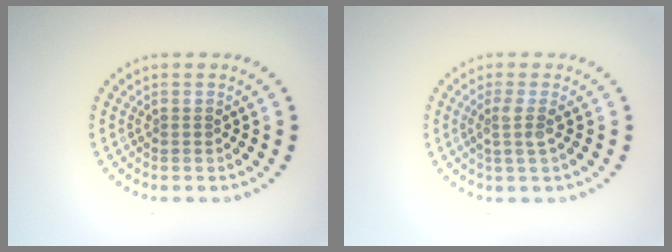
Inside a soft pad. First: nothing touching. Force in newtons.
{"total": 1.8, "press": 1.3, "slide": 1.3}